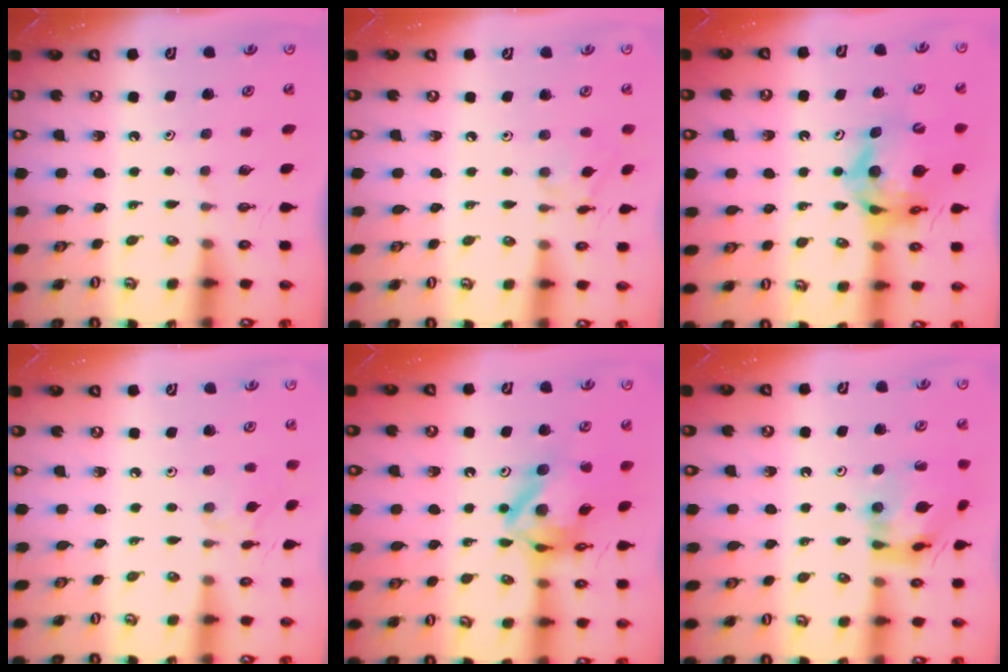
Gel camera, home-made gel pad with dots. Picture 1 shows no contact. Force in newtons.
{"total": 5.1, "press": 5.0, "slide": 0.5}
{"total": 14.9, "press": 14.8, "slide": 1.7}
{"total": 4.8, "press": 4.7, "slide": 0.7}
{"total": 14.7, "press": 14.6, "slide": 1.8}
{"total": 13.0, "press": 12.9, "slide": 1.4}